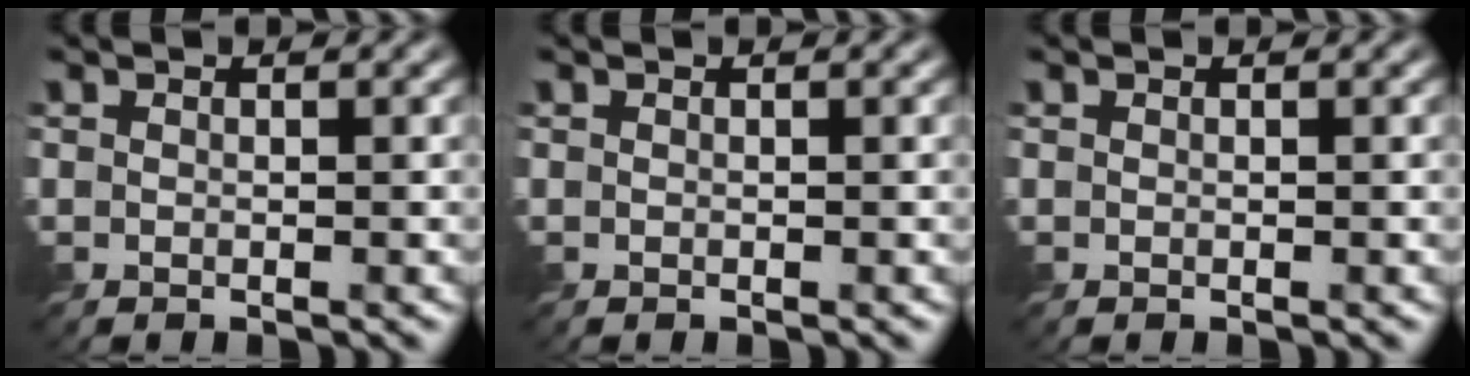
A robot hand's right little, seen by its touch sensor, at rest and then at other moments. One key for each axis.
{"total": 0.0}
{"total": 0.0}